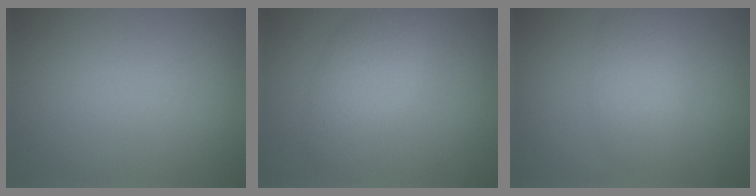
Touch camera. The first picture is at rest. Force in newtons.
{"total": 3.7, "press": 3.7, "slide": 0.1}
{"total": 2.9, "press": 2.9, "slide": 0.1}